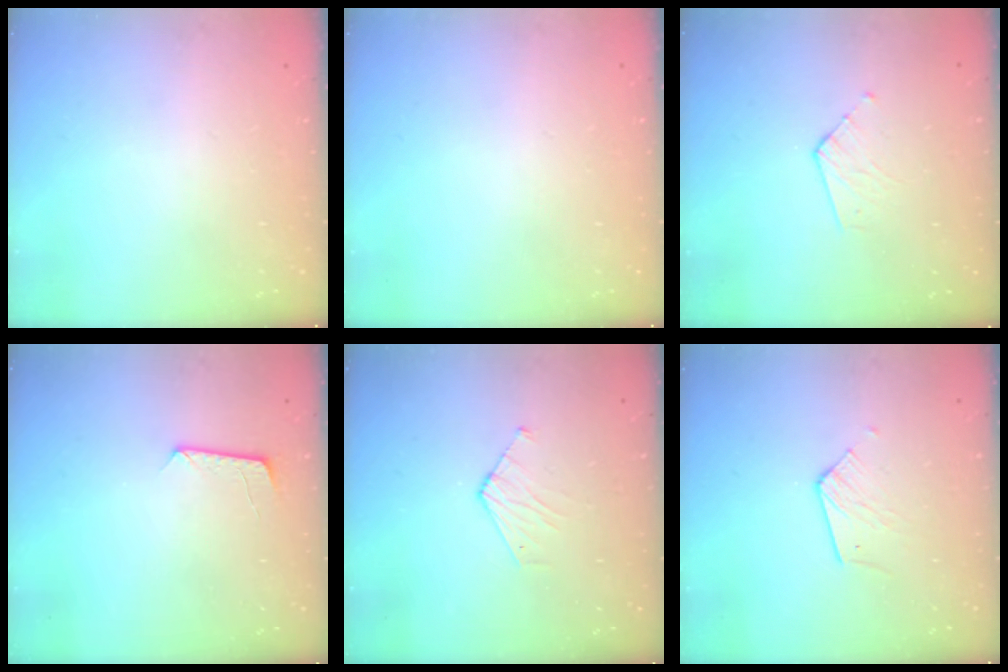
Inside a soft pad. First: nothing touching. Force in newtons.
{"total": 0.0}
{"total": 3.6, "press": 3.5, "slide": 0.3}
{"total": 8.3, "press": 8.3, "slide": 0.6}
{"total": 3.5, "press": 3.5, "slide": 0.3}
{"total": 5.9, "press": 5.9, "slide": 0.5}